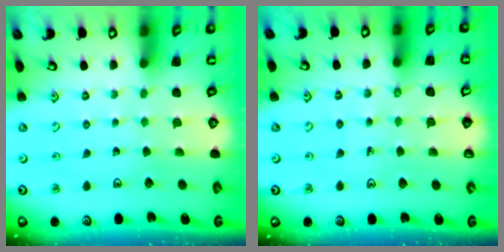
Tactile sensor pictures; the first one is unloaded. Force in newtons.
{"total": 1.5, "press": 1.5, "slide": 0.2}